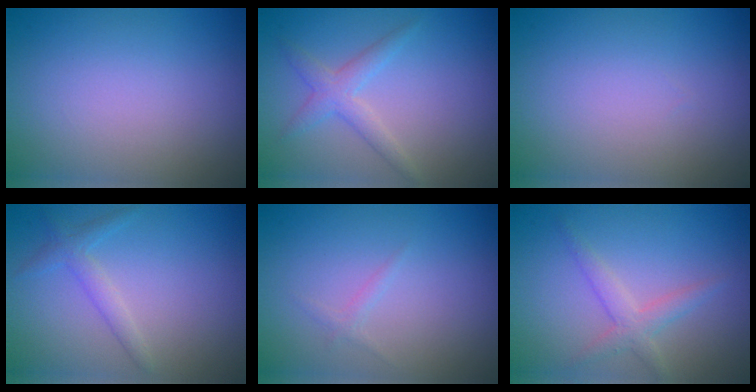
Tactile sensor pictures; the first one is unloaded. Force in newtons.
{"total": 2.4, "press": 2.4, "slide": 0.0}
{"total": 0.0}
{"total": 1.7, "press": 1.7, "slide": 0.1}
{"total": 0.7, "press": 0.7, "slide": 0.1}
{"total": 2.3, "press": 2.3, "slide": 0.1}